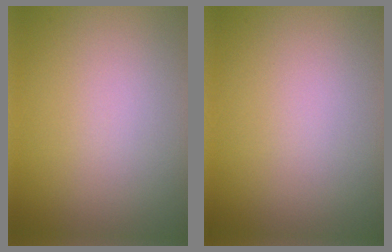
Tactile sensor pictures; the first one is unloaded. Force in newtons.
{"total": 0.0}